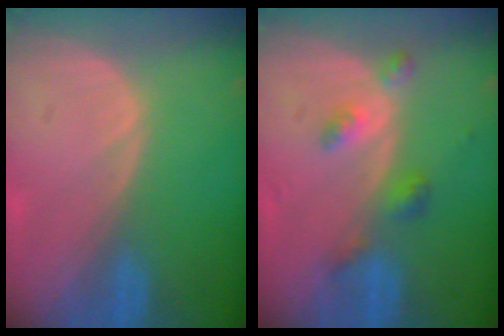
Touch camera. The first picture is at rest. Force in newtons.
{"total": 4.2, "press": 3.9, "slide": 1.6}